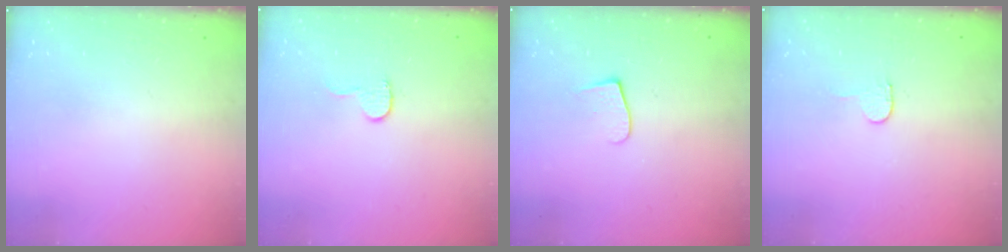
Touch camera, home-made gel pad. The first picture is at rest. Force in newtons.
{"total": 4.9, "press": 4.9, "slide": 0.4}
{"total": 5.8, "press": 5.8, "slide": 0.7}
{"total": 2.3, "press": 2.3, "slide": 0.2}